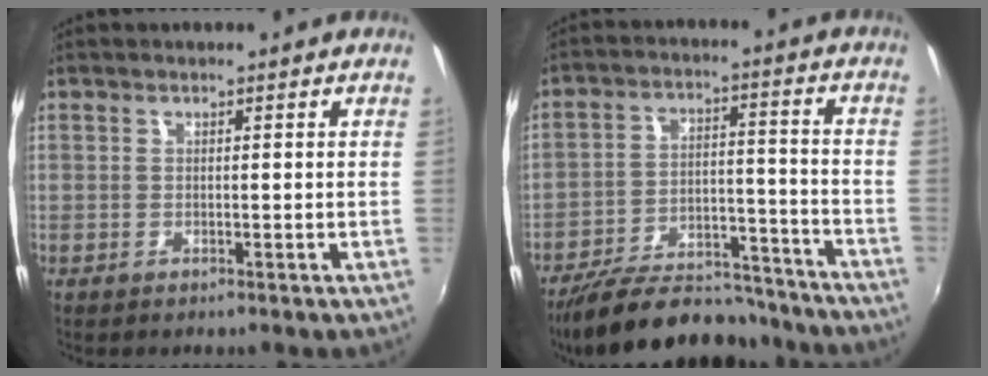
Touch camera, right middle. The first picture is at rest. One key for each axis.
{"total": 21.7, "fx": -18.6, "fy": 7.2, "fz": 8.5, "tx": -0.165, "ty": 0.011, "tz": -0.260}